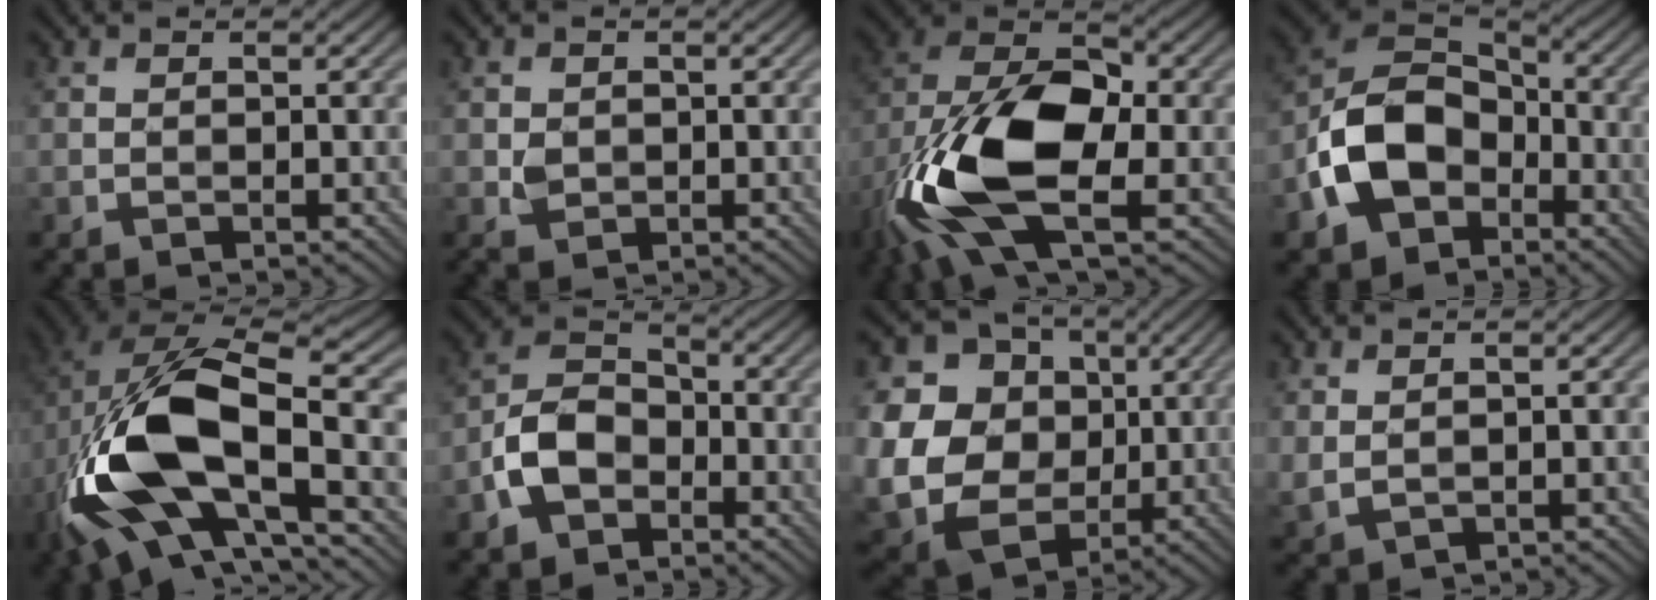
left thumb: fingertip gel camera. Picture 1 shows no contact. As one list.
[{"total": 1.8, "force": [-0.1, 1.6, 0.7], "torque": [-0.015, -0.005, -0.002]}, {"total": 16.3, "force": [-4.7, 8.7, 12.9], "torque": [-0.274, -0.004, -0.095]}, {"total": 12.2, "force": [-4.3, 8.8, 7.3], "torque": [-0.162, -0.009, -0.097]}, {"total": 18.1, "force": [-4.4, 8.7, 15.3], "torque": [-0.337, -0.013, -0.077]}, {"total": 7.4, "force": [-3.2, 5.1, 4.2], "torque": [-0.089, 0.005, -0.075]}, {"total": 16.7, "force": [2.0, 14.8, 7.5], "torque": [-0.237, 0.007, 0.041]}, {"total": 1.8, "force": [1.0, 0.9, 1.2], "torque": [-0.038, -0.002, 0.027]}]